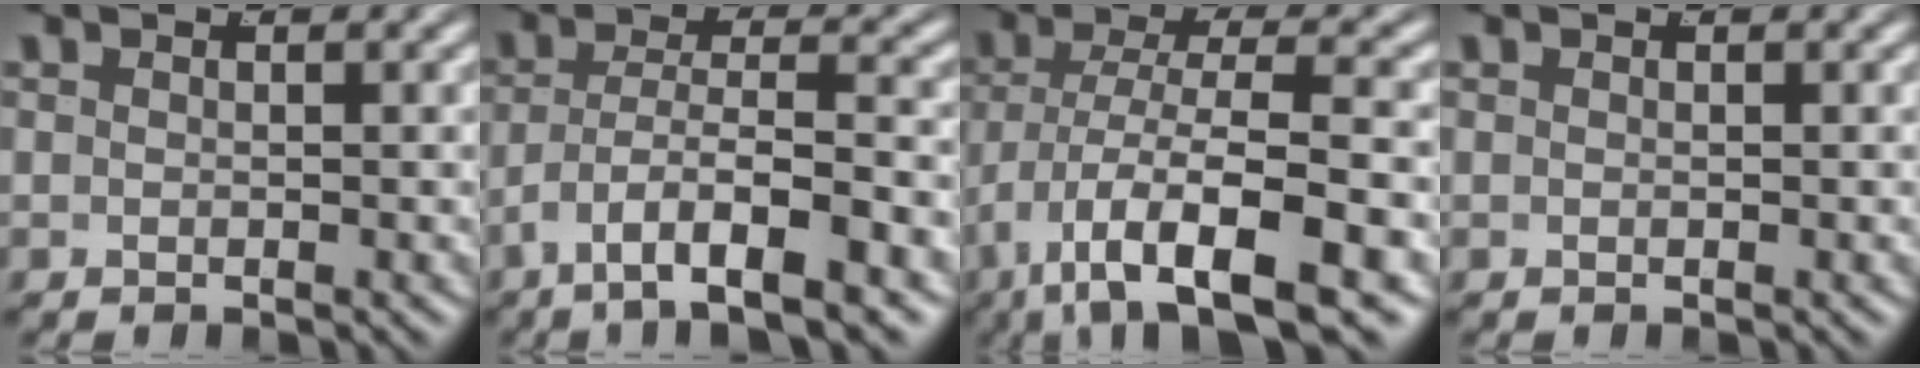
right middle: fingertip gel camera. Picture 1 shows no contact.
{"total": 6.1, "force": [-3.2, 2.1, 4.7], "torque": [-0.094, -0.024, -0.039]}
{"total": 9.7, "force": [-6.4, 3.3, 6.4], "torque": [-0.129, -0.041, -0.077]}
{"total": 0.0}